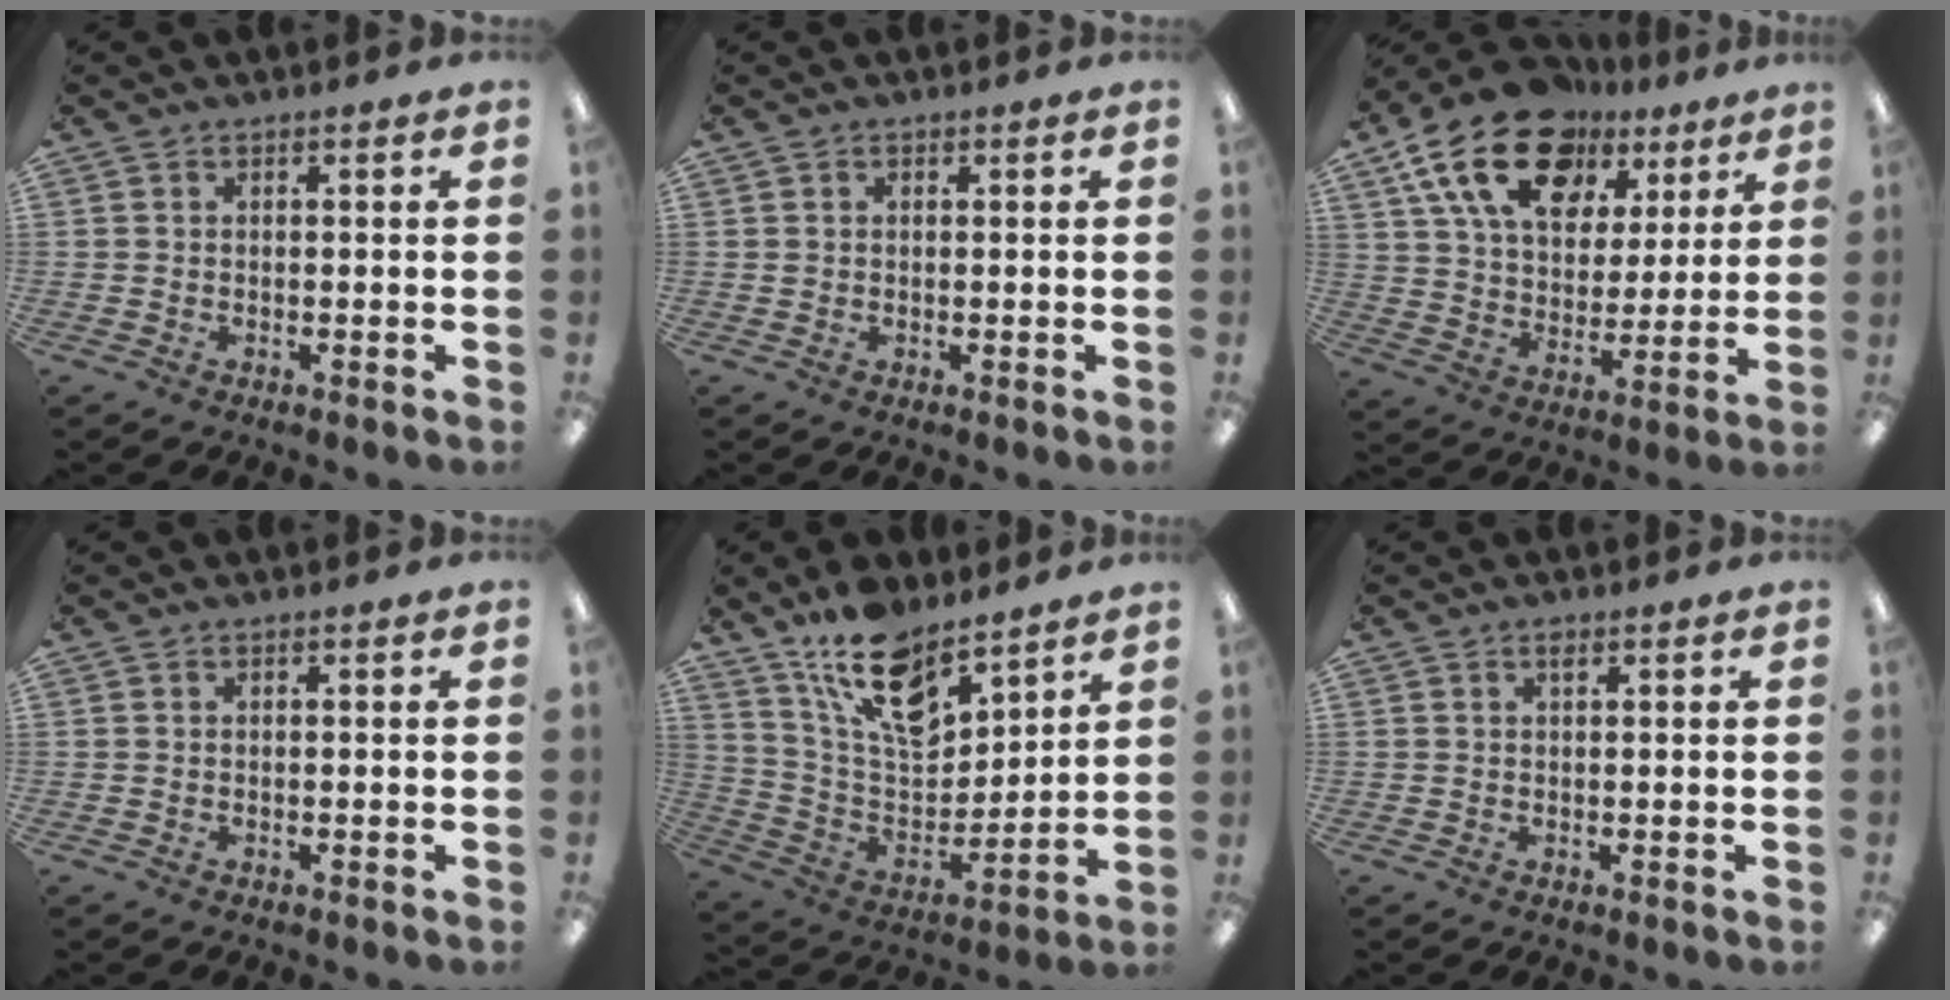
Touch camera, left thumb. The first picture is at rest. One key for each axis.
{"total": 0.7, "fx": 0.2, "fy": 0.7, "fz": 0.1, "tx": -0.003, "ty": 0.006, "tz": 0.002}
{"total": 20.0, "fx": 11.8, "fy": 12.2, "fz": 10.6, "tx": -0.189, "ty": -0.053, "tz": 0.214}
{"total": 0.0}
{"total": 16.6, "fx": 11.7, "fy": 7.5, "fz": 9.0, "tx": -0.170, "ty": -0.062, "tz": 0.213}
{"total": 1.0, "fx": 0.7, "fy": 0.4, "fz": 0.7, "tx": -0.017, "ty": 0.003, "tz": 0.011}